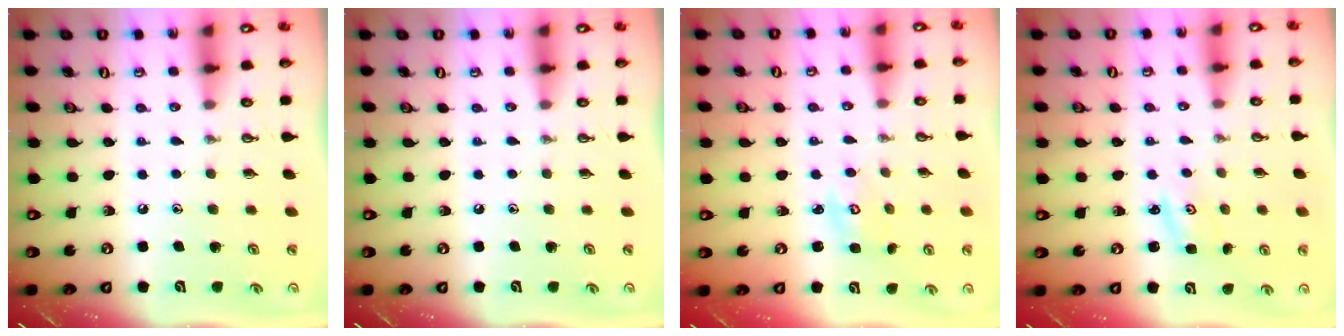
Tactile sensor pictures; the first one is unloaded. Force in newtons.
{"total": 0.0}
{"total": 4.1, "press": 4.1, "slide": 0.5}
{"total": 1.8, "press": 1.8, "slide": 0.3}